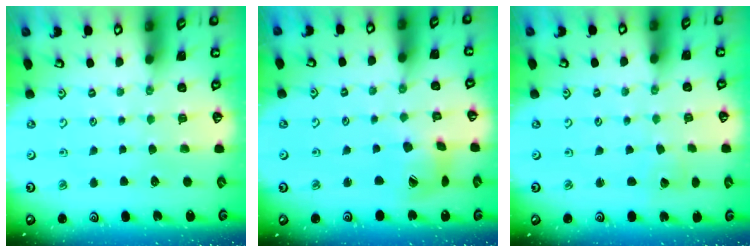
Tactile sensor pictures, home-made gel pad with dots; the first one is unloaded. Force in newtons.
{"total": 10.1, "press": 10.0, "slide": 1.2}
{"total": 1.6, "press": 1.6, "slide": 0.2}